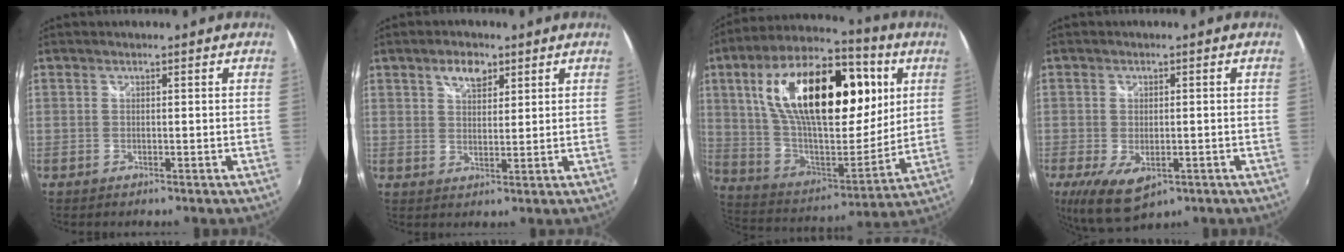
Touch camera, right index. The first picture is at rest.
{"total": 4.7, "force": [2.9, 2.5, 2.8], "torque": [-0.043, 0.009, 0.050]}
{"total": 31.5, "force": [9.6, 15.3, 25.9], "torque": [-0.481, 0.028, 0.161]}
{"total": 9.1, "force": [-4.0, 4.9, 6.5], "torque": [-0.140, -0.037, -0.064]}